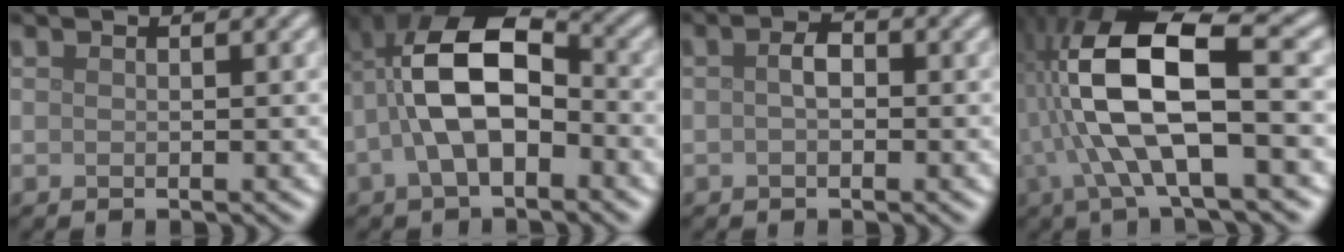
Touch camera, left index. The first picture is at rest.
{"total": 9.5, "force": [-1.1, 5.0, 8.0], "torque": [-0.163, 0.027, -0.029]}
{"total": 1.6, "force": [0.0, 0.9, 1.4], "torque": [-0.025, 0.006, -0.005]}
{"total": 11.7, "force": [-0.5, 3.6, 11.1], "torque": [-0.221, 0.019, -0.011]}